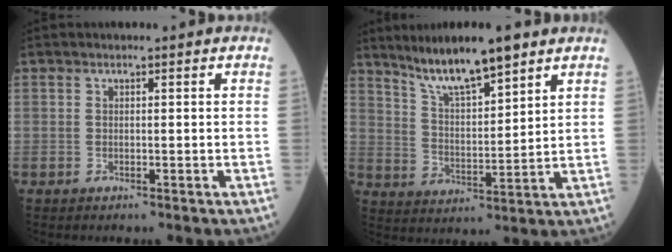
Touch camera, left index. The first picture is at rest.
{"total": 10.6, "force": [8.3, 1.1, 6.5], "torque": [-0.121, 0.005, 0.154]}